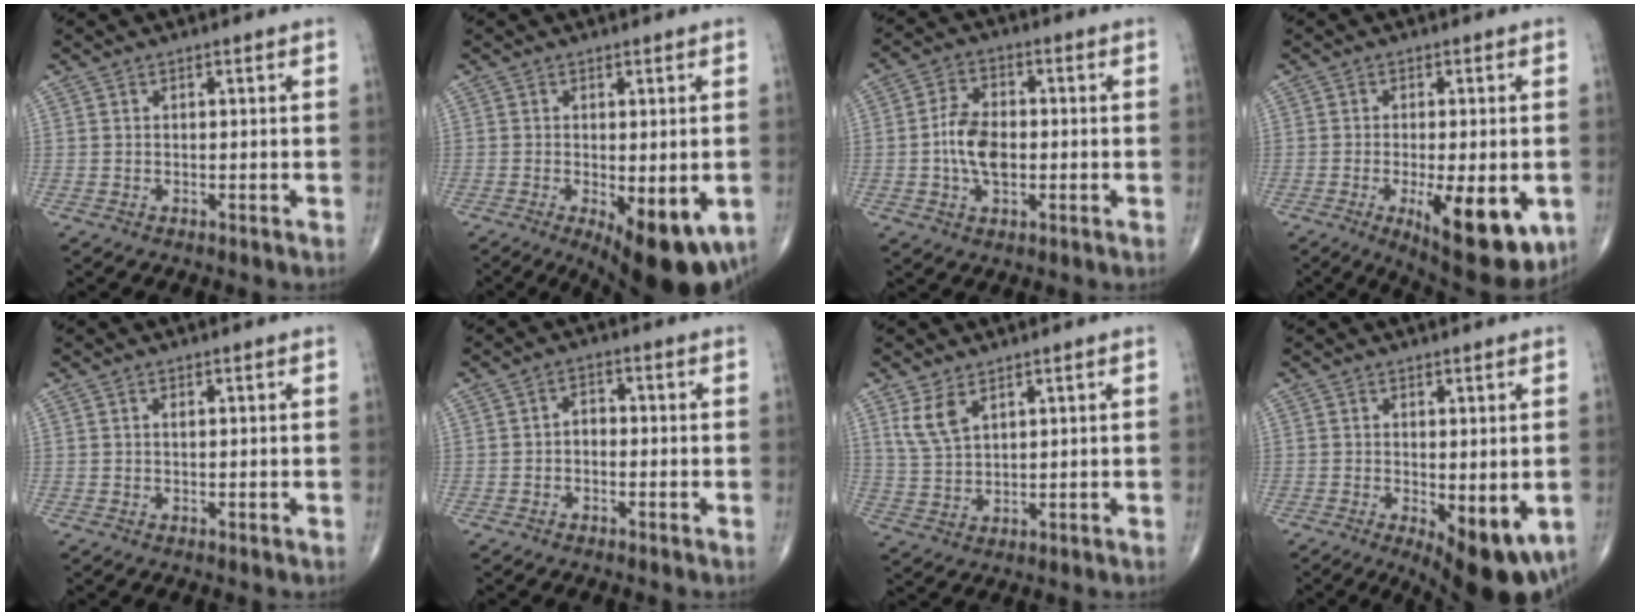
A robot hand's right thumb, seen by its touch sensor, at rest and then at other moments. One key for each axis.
{"total": 13.3, "fx": -4.9, "fy": 5.0, "fz": 11.3, "tx": -0.135, "ty": -0.014, "tz": -0.056}
{"total": 8.1, "fx": -0.9, "fy": 4.9, "fz": 6.4, "tx": -0.110, "ty": 0.010, "tz": -0.023}
{"total": 15.3, "fx": -4.8, "fy": 5.5, "fz": 13.5, "tx": -0.159, "ty": -0.014, "tz": -0.052}
{"total": 0.7, "fx": 0.3, "fy": 0.2, "fz": 0.6, "tx": -0.012, "ty": -0.001, "tz": 0.005}
{"total": 2.4, "fx": -0.6, "fy": 1.8, "fz": 1.6, "tx": -0.012, "ty": 0.016, "tz": -0.020}
{"total": 5.3, "fx": 3.1, "fy": 2.5, "fz": 3.5, "tx": -0.069, "ty": -0.013, "tz": 0.072}
{"total": 10.8, "fx": -3.1, "fy": 4.0, "fz": 9.5, "tx": -0.119, "ty": -0.022, "tz": -0.032}